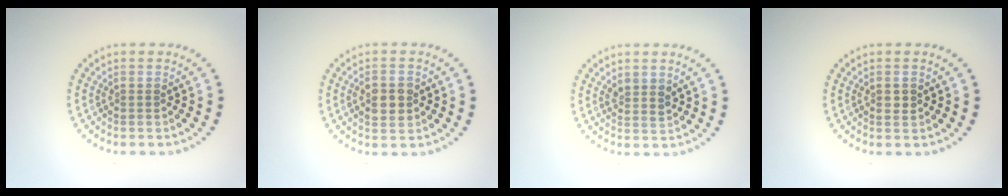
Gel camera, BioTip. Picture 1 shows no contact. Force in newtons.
{"total": 3.0, "press": 3.0, "slide": 0.2}
{"total": 1.4, "press": 1.3, "slide": 0.7}
{"total": 0.9, "press": 0.9, "slide": 0.2}